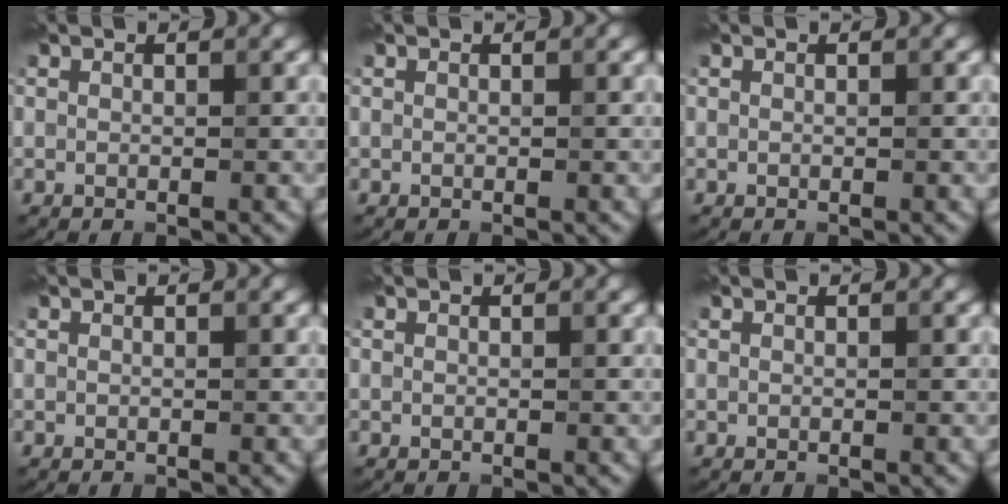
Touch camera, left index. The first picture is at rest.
{"total": 0.0}
{"total": 0.0}
{"total": 0.0}
{"total": 0.0}
{"total": 0.0}